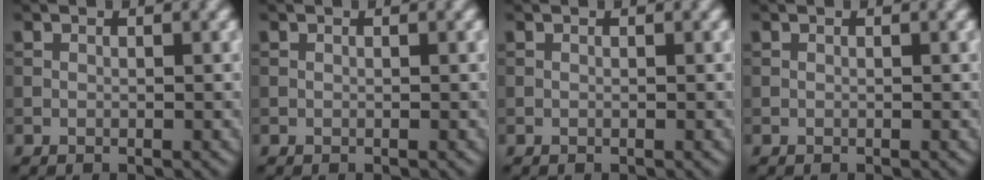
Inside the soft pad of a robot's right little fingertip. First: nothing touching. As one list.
[{"total": 0.0}, {"total": 0.0}, {"total": 0.0}]